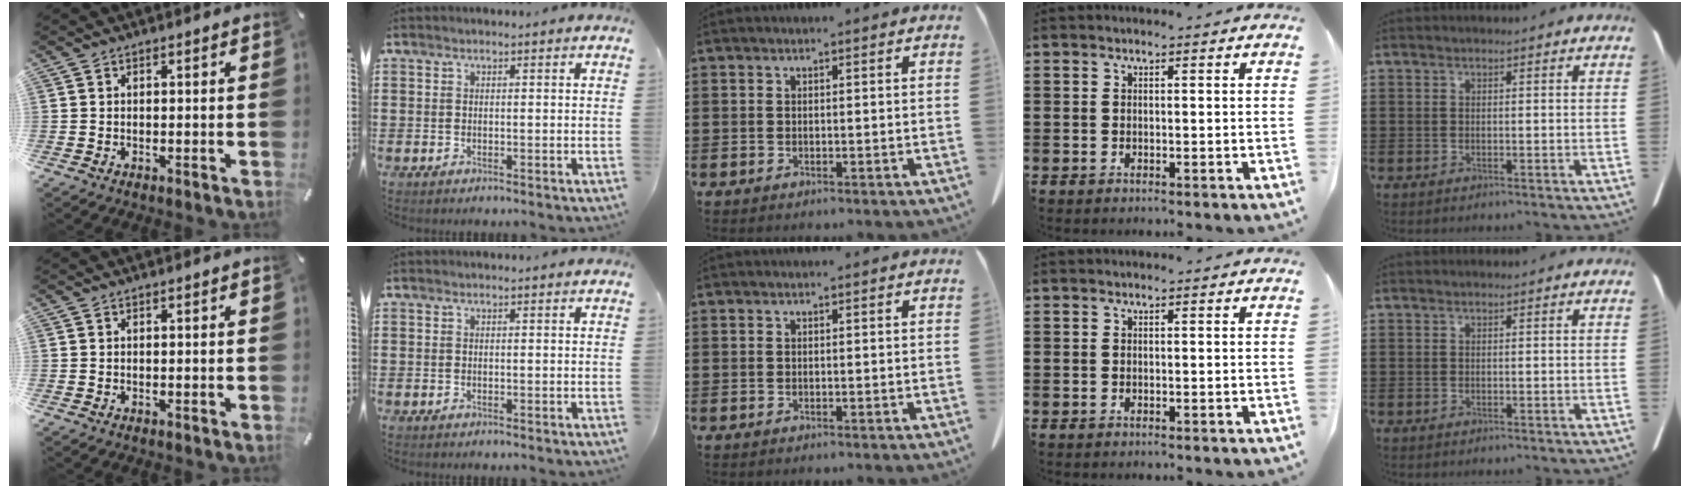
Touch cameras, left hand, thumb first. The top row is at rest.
{}